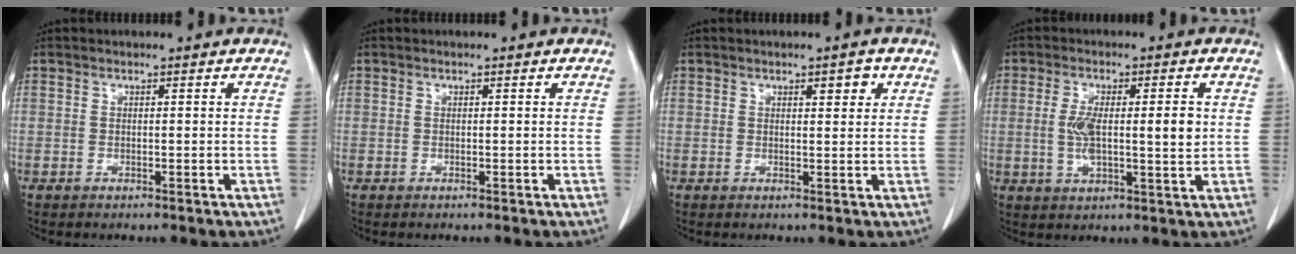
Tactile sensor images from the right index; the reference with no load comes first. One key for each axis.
{"total": 0.0}
{"total": 2.2, "fx": 1.1, "fy": 0.7, "fz": 1.7, "tx": -0.024, "ty": -0.002, "tz": 0.015}
{"total": 8.3, "fx": 0.4, "fy": 2.3, "fz": 8.0, "tx": -0.143, "ty": 0.001, "tz": 0.009}